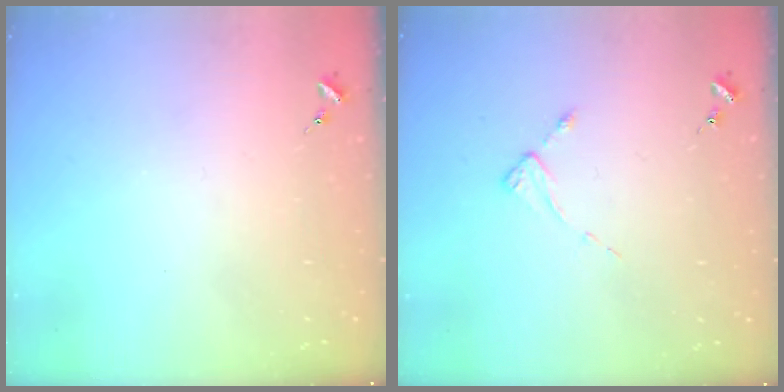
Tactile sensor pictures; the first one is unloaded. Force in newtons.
{"total": 2.1, "press": 2.0, "slide": 0.4}